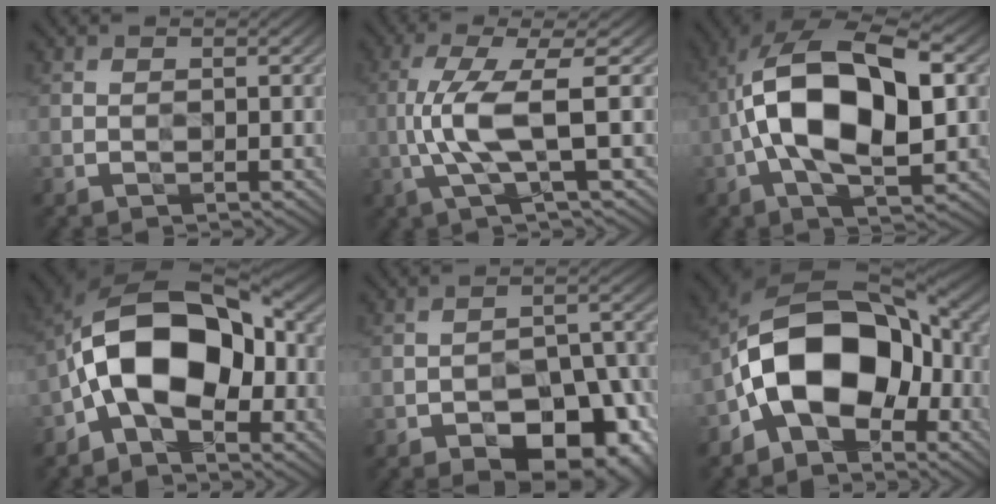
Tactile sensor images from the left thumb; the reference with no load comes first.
{"total": 7.9, "force": [-0.6, 1.7, 7.7], "torque": [-0.151, 0.008, -0.014]}
{"total": 14.9, "force": [-0.3, 7.2, 13.1], "torque": [-0.236, 0.026, -0.015]}
{"total": 13.5, "force": [-2.4, 7.9, 10.7], "torque": [-0.179, 0.016, -0.056]}
{"total": 15.5, "force": [-9.7, 7.7, 9.3], "torque": [-0.105, -0.001, -0.130]}
{"total": 13.7, "force": [-3.6, 8.6, 10.0], "torque": [-0.155, 0.014, -0.078]}